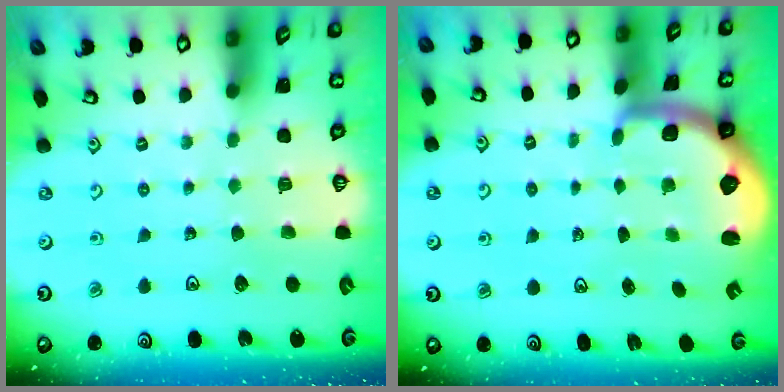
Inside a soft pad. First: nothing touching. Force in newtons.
{"total": 1.7, "press": 1.6, "slide": 0.4}